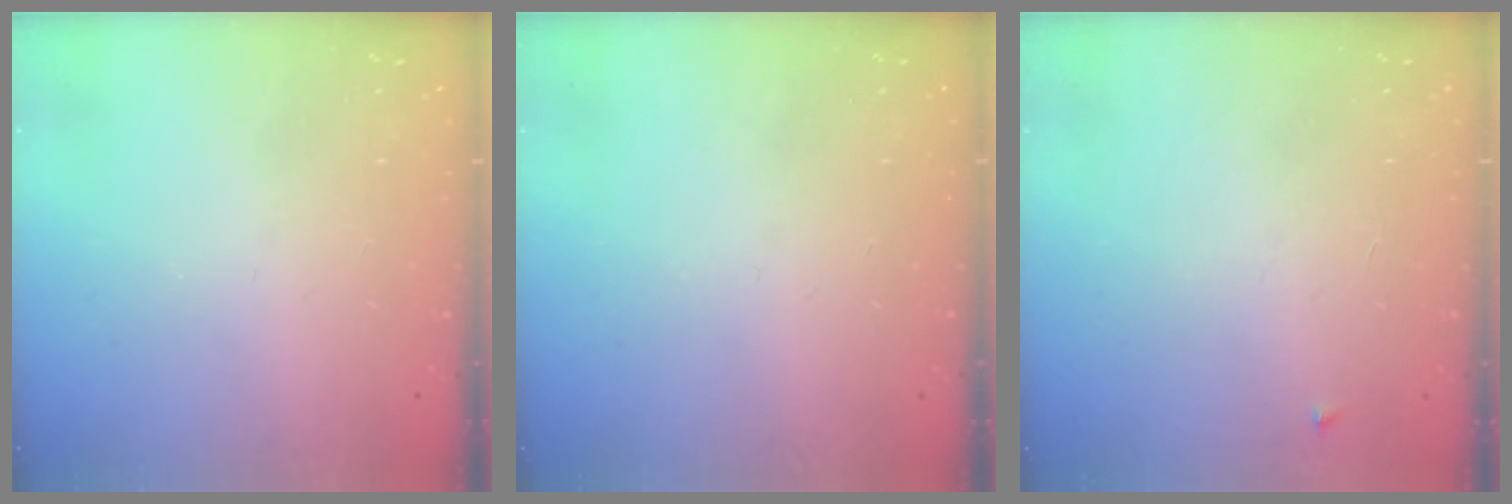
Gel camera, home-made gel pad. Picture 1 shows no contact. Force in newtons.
{"total": 0.0}
{"total": 2.5, "press": 2.4, "slide": 0.4}